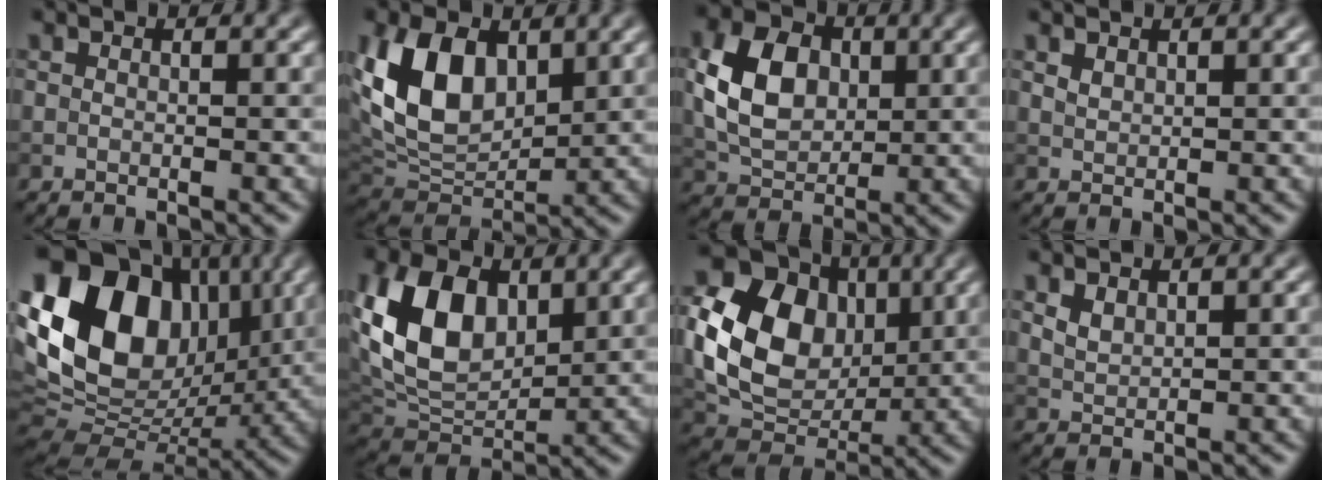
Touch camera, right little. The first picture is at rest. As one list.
[{"total": 9.6, "force": [2.6, 6.4, 6.8], "torque": [-0.149, -0.010, 0.048]}, {"total": 6.7, "force": [0.9, 4.9, 4.5], "torque": [-0.092, 0.007, 0.017]}, {"total": 0.9, "force": [0.7, 0.5, 0.3], "torque": [-0.012, 0.001, 0.018]}, {"total": 17.4, "force": [3.8, 12.4, 11.6], "torque": [-0.244, 0.022, 0.062]}, {"total": 9.6, "force": [2.4, 6.5, 6.6], "torque": [-0.147, -0.007, 0.045]}, {"total": 11.3, "force": [1.3, 8.7, 7.0], "torque": [-0.142, -0.001, 0.021]}, {"total": 1.4, "force": [1.0, 0.7, 0.7], "torque": [-0.020, 0.000, 0.026]}]